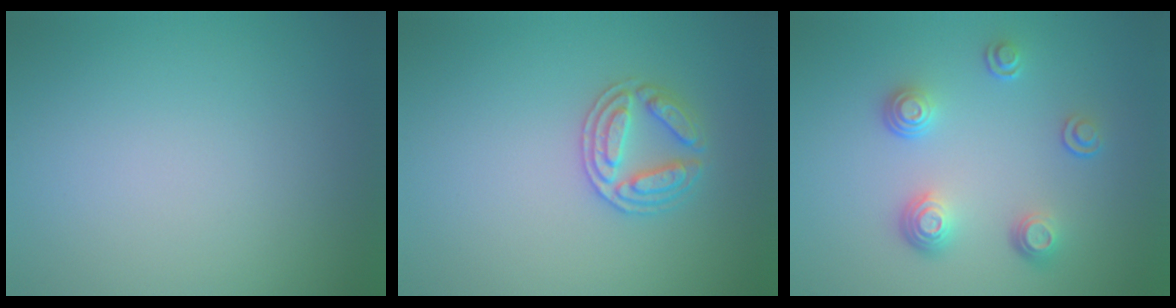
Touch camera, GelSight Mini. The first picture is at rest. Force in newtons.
{"total": 2.7, "press": 2.7, "slide": 0.4}
{"total": 3.6, "press": 2.6, "slide": 2.4}